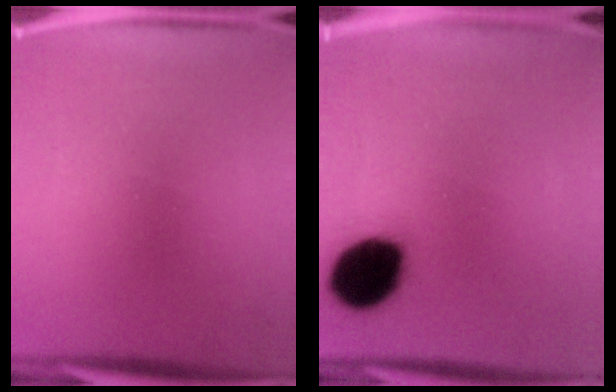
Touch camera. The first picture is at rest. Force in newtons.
{"total": 17.6}